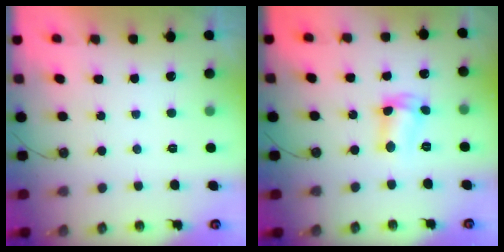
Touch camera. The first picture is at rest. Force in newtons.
{"total": 5.3, "press": 5.3, "slide": 0.1}